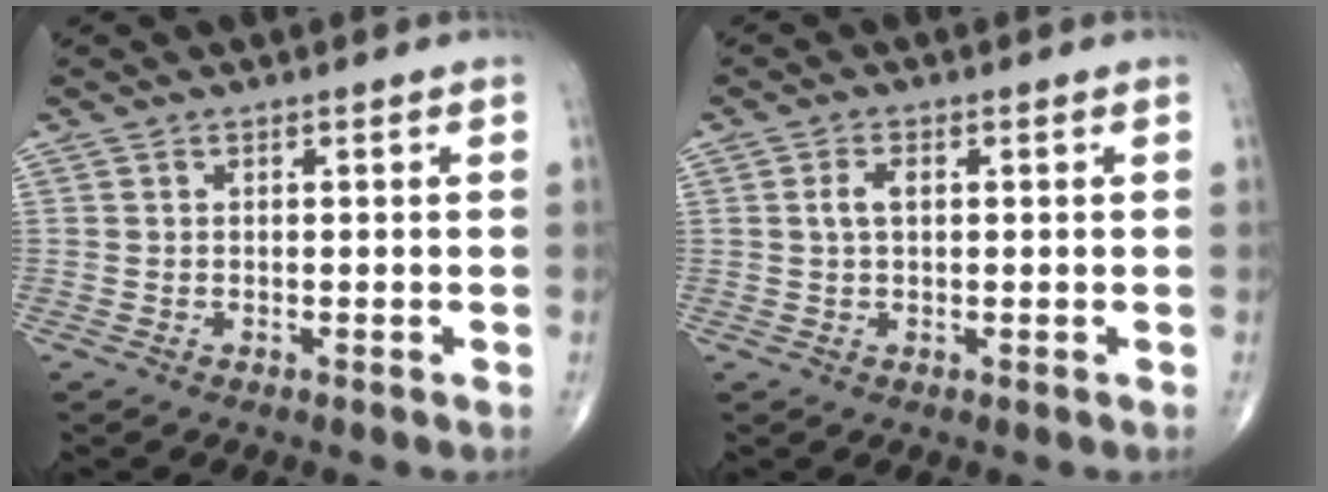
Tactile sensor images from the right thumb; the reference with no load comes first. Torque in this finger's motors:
{"motor_torque": [-0.18, 0.17, 0.17, -0.03, 0.05]}